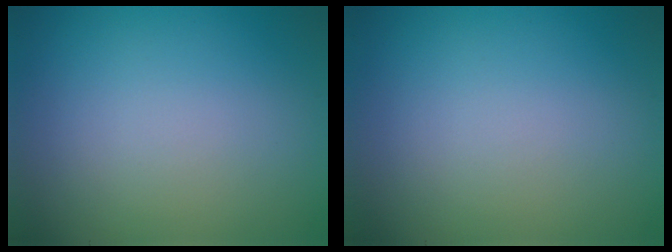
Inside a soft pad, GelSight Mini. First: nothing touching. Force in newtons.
{"total": 0.0}